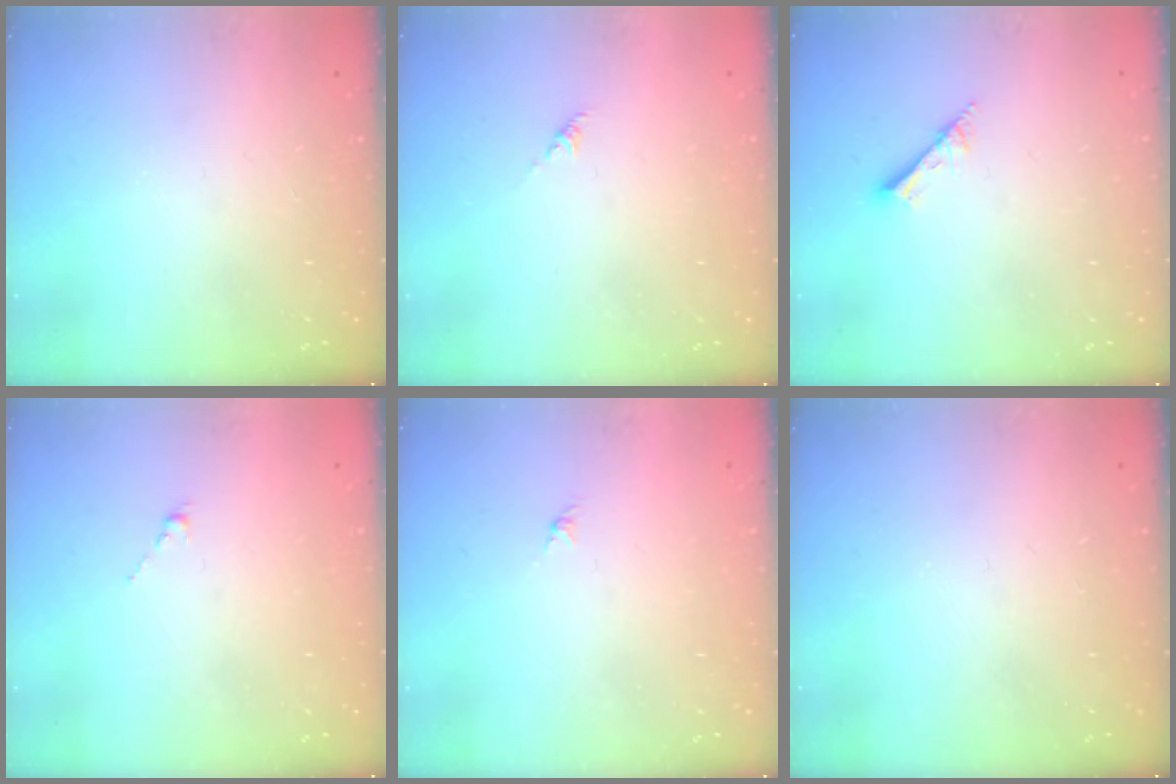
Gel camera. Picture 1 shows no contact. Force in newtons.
{"total": 0.6, "press": 0.4, "slide": 0.4}
{"total": 2.0, "press": 2.0, "slide": 0.1}
{"total": 0.0}
{"total": 0.0}
{"total": 0.0}